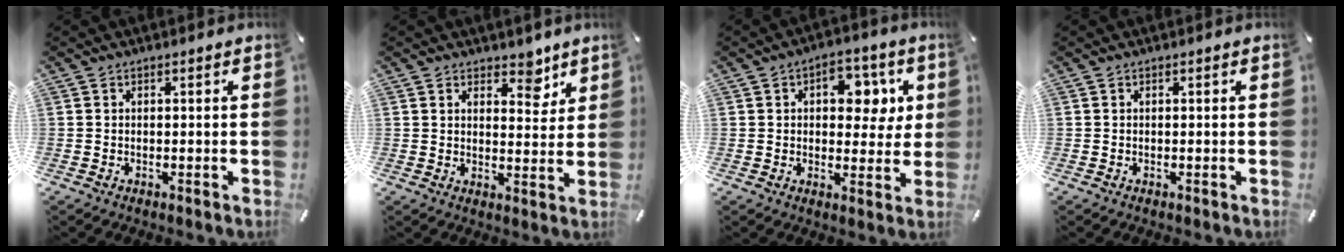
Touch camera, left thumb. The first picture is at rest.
{"total": 6.2, "force": [4.5, 3.6, 2.4], "torque": [-0.009, -0.031, 0.070]}
{"total": 9.3, "force": [2.6, 6.3, 6.4], "torque": [-0.075, -0.004, 0.035]}
{"total": 0.0}